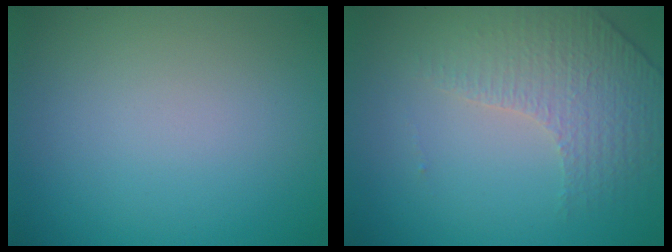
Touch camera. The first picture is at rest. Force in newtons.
{"total": 4.6, "press": 3.0, "slide": 3.5}